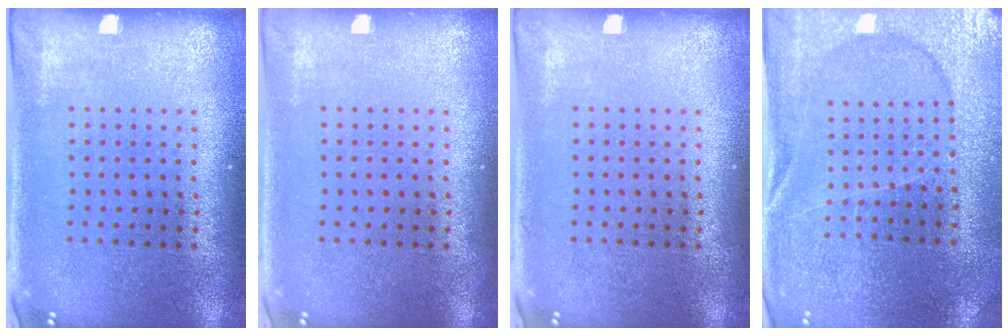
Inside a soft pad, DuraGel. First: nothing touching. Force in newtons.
{"total": 0.0}
{"total": 0.0}
{"total": 1.5, "press": 1.5, "slide": 0.2}